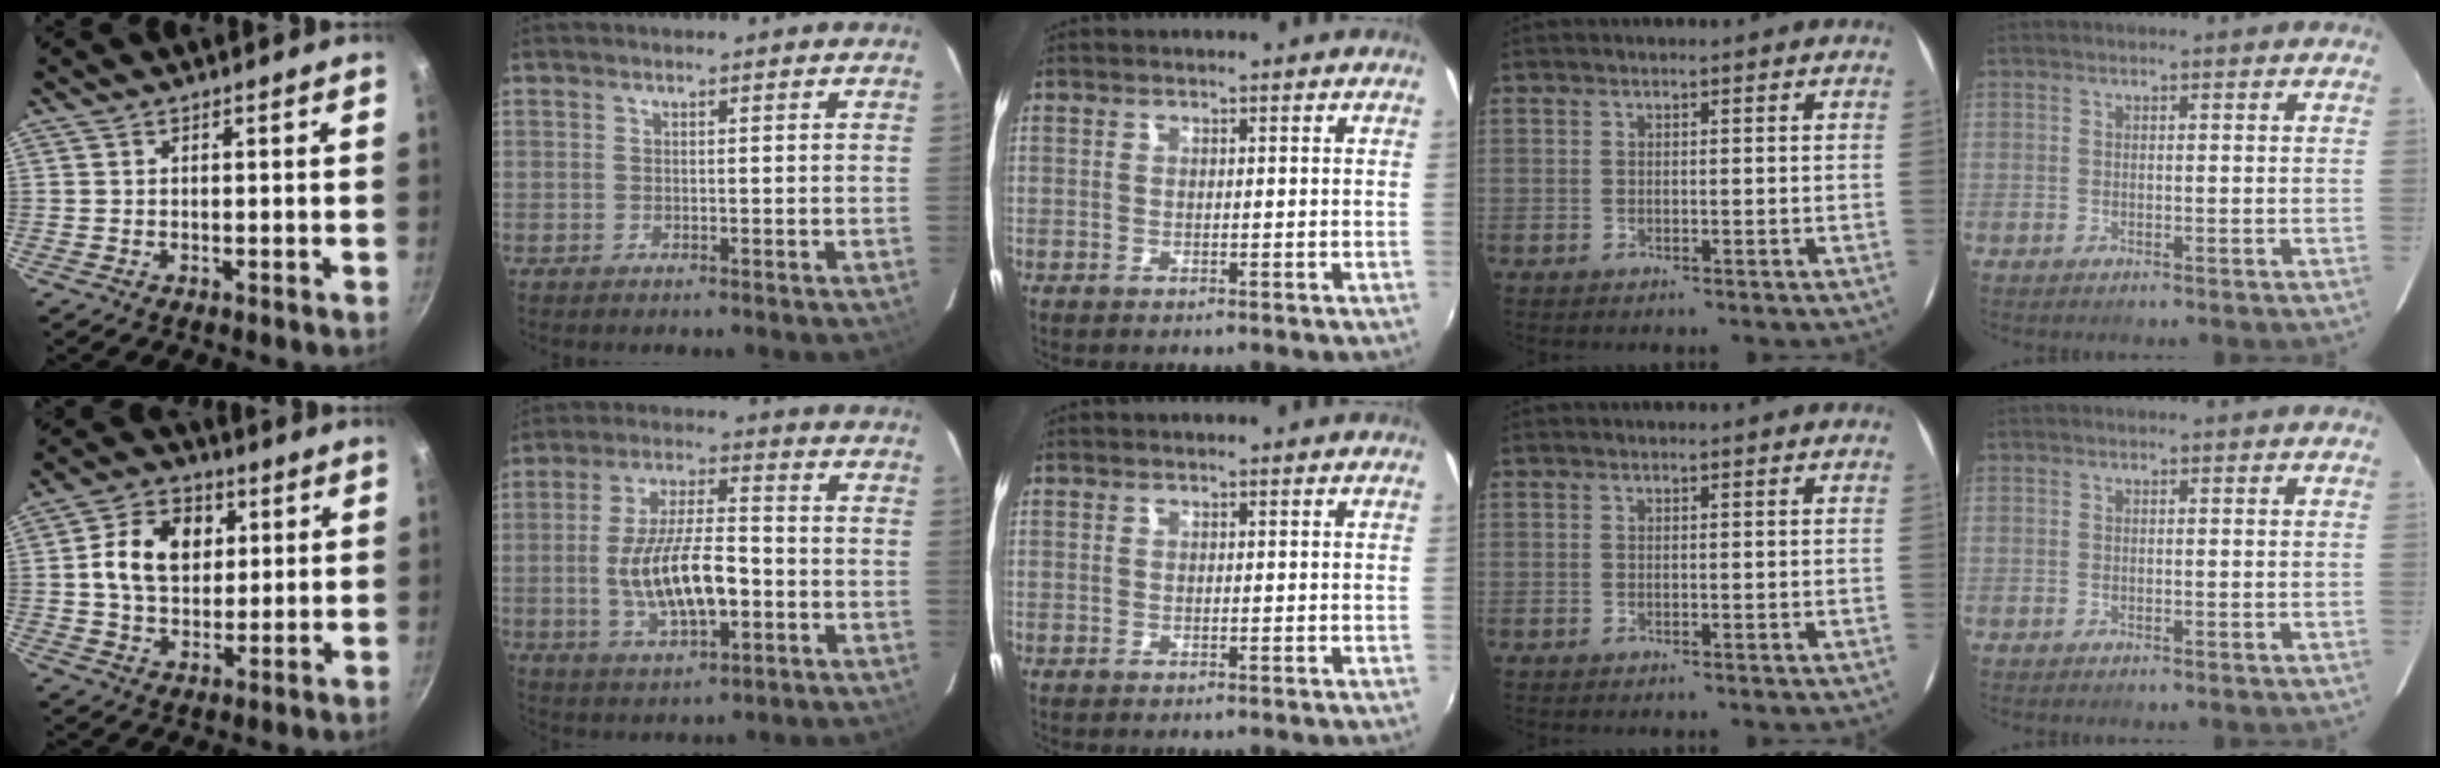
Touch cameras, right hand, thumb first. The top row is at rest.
{"thumb": {"total": 12.4, "force": [2.7, 9.2, 7.9], "torque": [-0.109, 0.004, 0.037]}, "index": {"total": 13.4, "force": [-2.8, 4.7, 12.2], "torque": [-0.238, -0.004, -0.041]}}